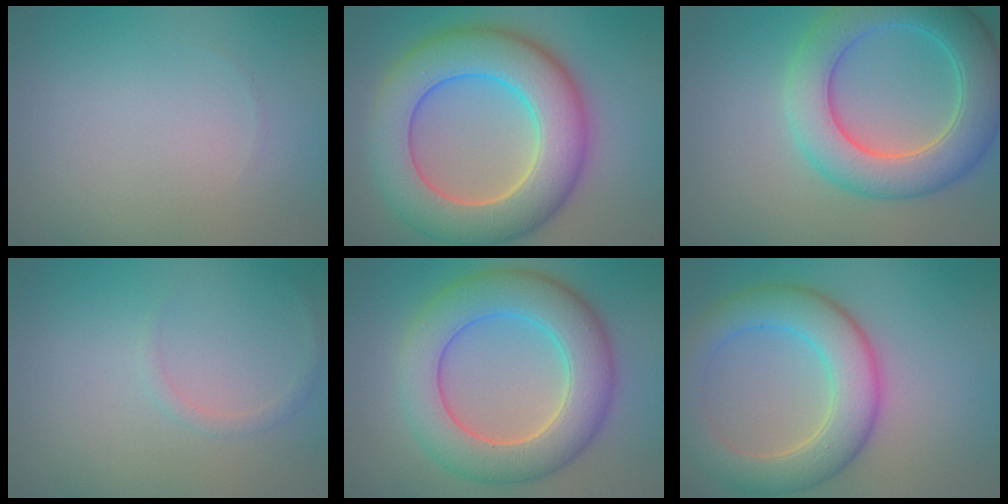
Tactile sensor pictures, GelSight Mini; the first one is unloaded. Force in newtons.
{"total": 10.6, "press": 10.6, "slide": 0.5}
{"total": 7.4, "press": 7.4, "slide": 0.5}
{"total": 0.8, "press": 0.8, "slide": 0.1}
{"total": 8.3, "press": 8.3, "slide": 0.4}
{"total": 6.9, "press": 6.9, "slide": 0.4}